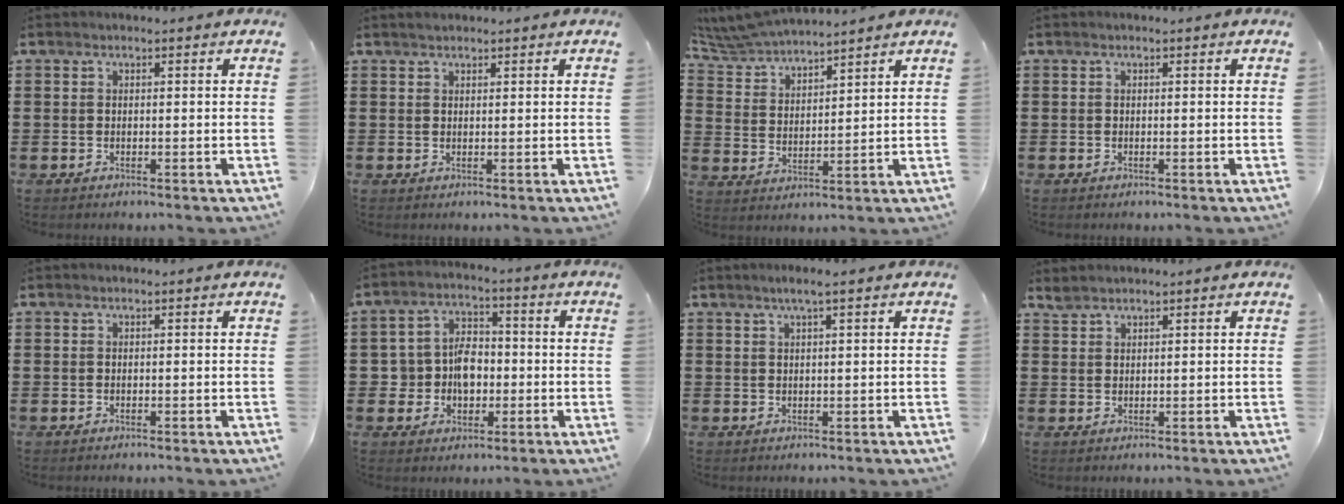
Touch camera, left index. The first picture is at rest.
{"total": 0.9, "force": [0.8, 0.2, 0.2], "torque": [-0.005, 0.002, 0.016]}
{"total": 6.3, "force": [6.1, 0.6, 1.4], "torque": [-0.054, -0.027, 0.110]}
{"total": 0.0}
{"total": 0.0}
{"total": 5.9, "force": [-0.9, 4.9, 3.2], "torque": [-0.064, 0.009, -0.018]}
{"total": 2.0, "force": [1.2, 0.0, 1.6], "torque": [-0.032, 0.000, 0.021]}
{"total": 1.6, "force": [1.5, 0.3, 0.3], "torque": [-0.008, 0.000, 0.030]}